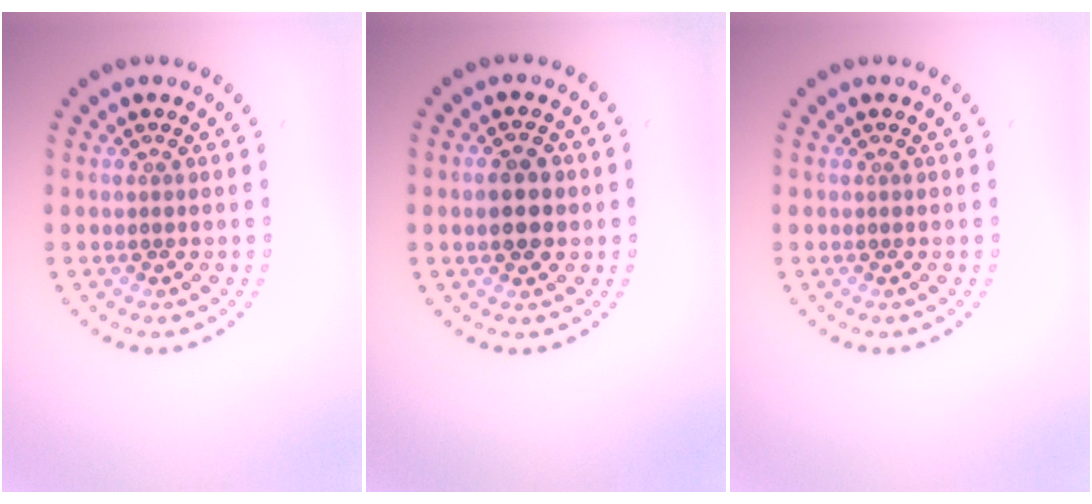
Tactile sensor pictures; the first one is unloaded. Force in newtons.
{"total": 3.7, "press": 3.7, "slide": 0.2}
{"total": 0.0}